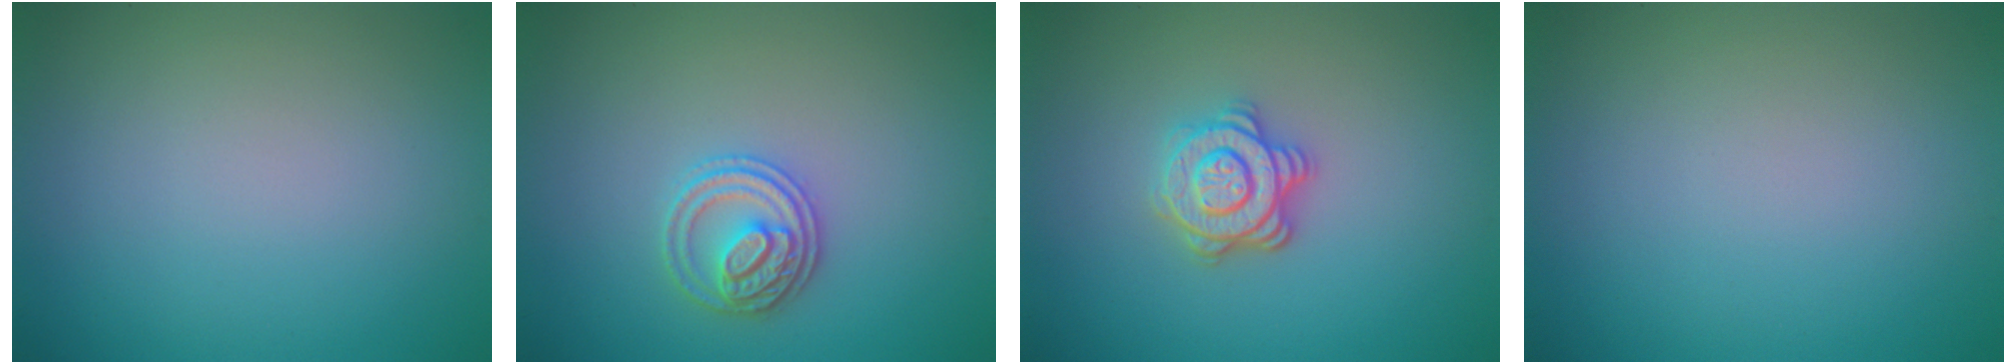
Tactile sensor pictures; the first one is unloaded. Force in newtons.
{"total": 2.7, "press": 2.7, "slide": 0.6}
{"total": 3.6, "press": 3.1, "slide": 1.9}
{"total": 0.0}